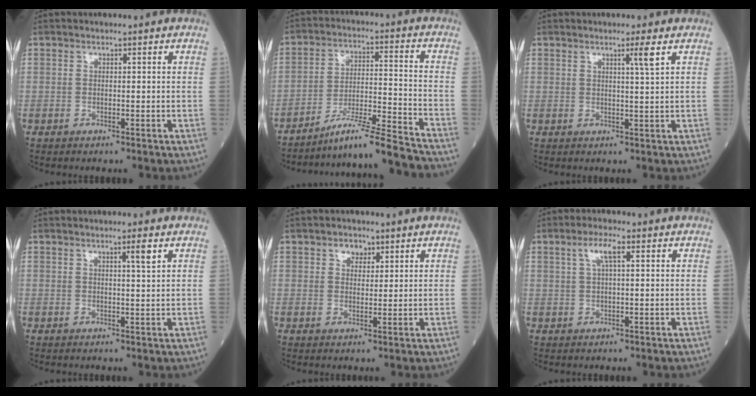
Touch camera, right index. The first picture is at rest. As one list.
[{"total": 12.5, "force": [-11.5, -2.2, 4.4], "torque": [-0.058, 0.008, -0.194]}, {"total": 2.3, "force": [1.2, -0.7, 1.8], "torque": [-0.033, -0.007, 0.022]}, {"total": 2.0, "force": [1.1, -0.4, 1.7], "torque": [-0.028, -0.004, 0.018]}, {"total": 2.5, "force": [1.5, 1.8, 1.1], "torque": [-0.015, 0.003, 0.023]}, {"total": 3.6, "force": [1.4, 0.6, 3.2], "torque": [-0.066, 0.012, 0.028]}]